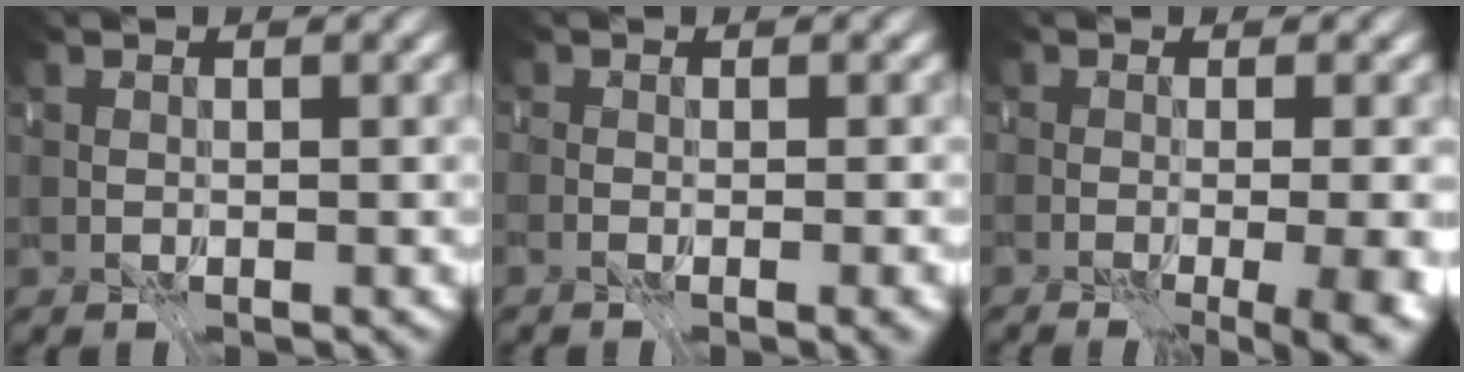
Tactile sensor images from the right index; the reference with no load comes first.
{"total": 2.3, "force": [-1.6, 0.4, 1.5], "torque": [0.024, -0.009, -0.025]}
{"total": 9.8, "force": [-3.3, 4.2, 8.2], "torque": [-0.077, -0.009, -0.017]}